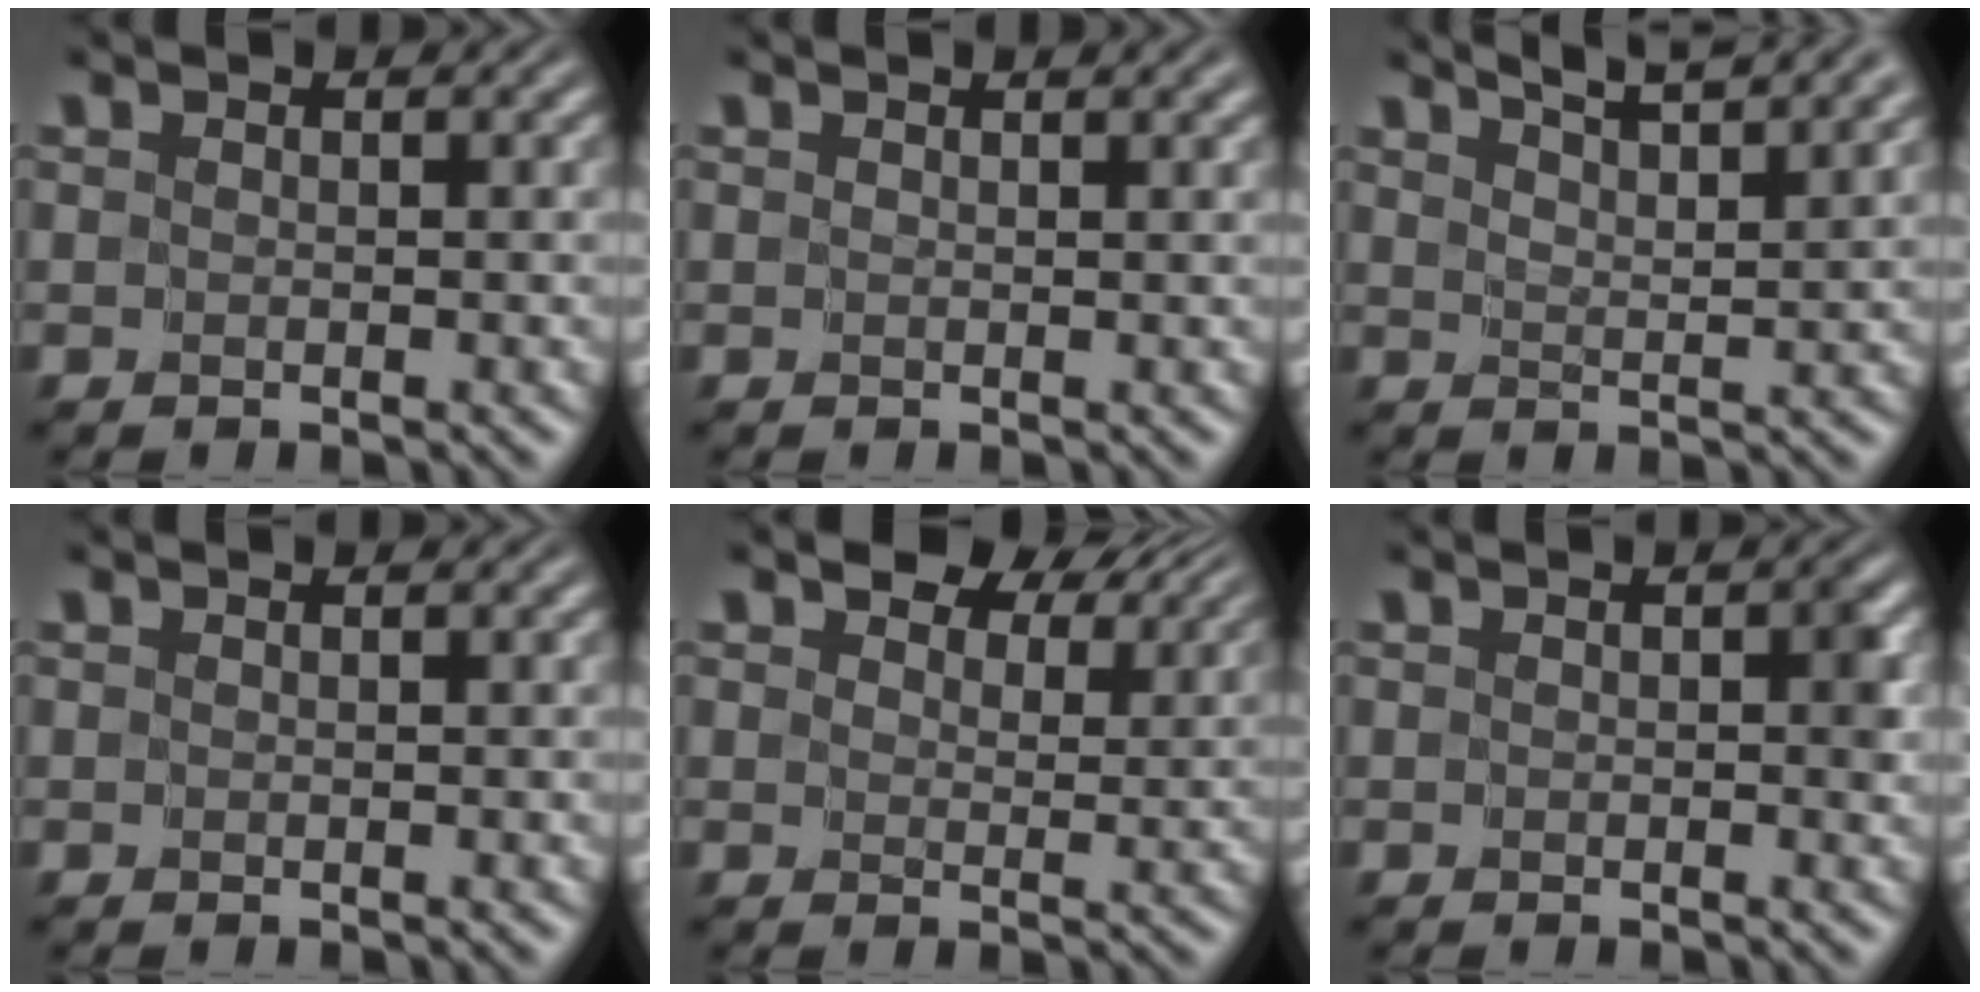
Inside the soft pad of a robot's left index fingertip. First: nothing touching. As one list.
[{"total": 0.7, "force": [0.6, -0.1, 0.3], "torque": [-0.001, 0.003, 0.009]}, {"total": 6.9, "force": [5.9, 1.3, 3.4], "torque": [-0.020, 0.023, 0.052]}, {"total": 0.0}, {"total": 6.4, "force": [4.8, 2.9, 2.9], "torque": [-0.045, 0.002, 0.064]}, {"total": 1.2, "force": [0.0, 0.6, 1.0], "torque": [-0.009, 0.000, 0.001]}]